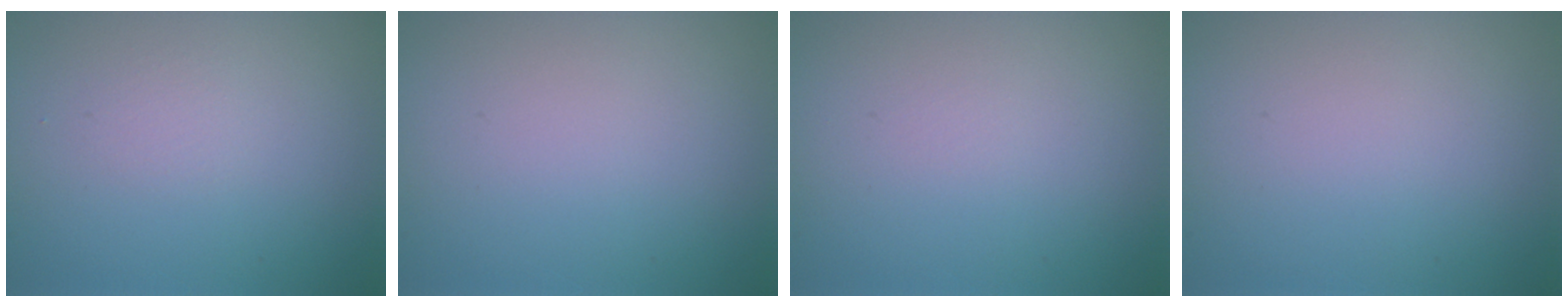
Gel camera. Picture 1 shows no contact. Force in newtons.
{"total": 0.0}
{"total": 0.0}
{"total": 0.0}